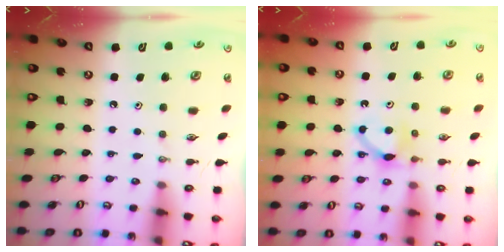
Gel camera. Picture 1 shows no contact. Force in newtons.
{"total": 5.4, "press": 5.3, "slide": 0.6}